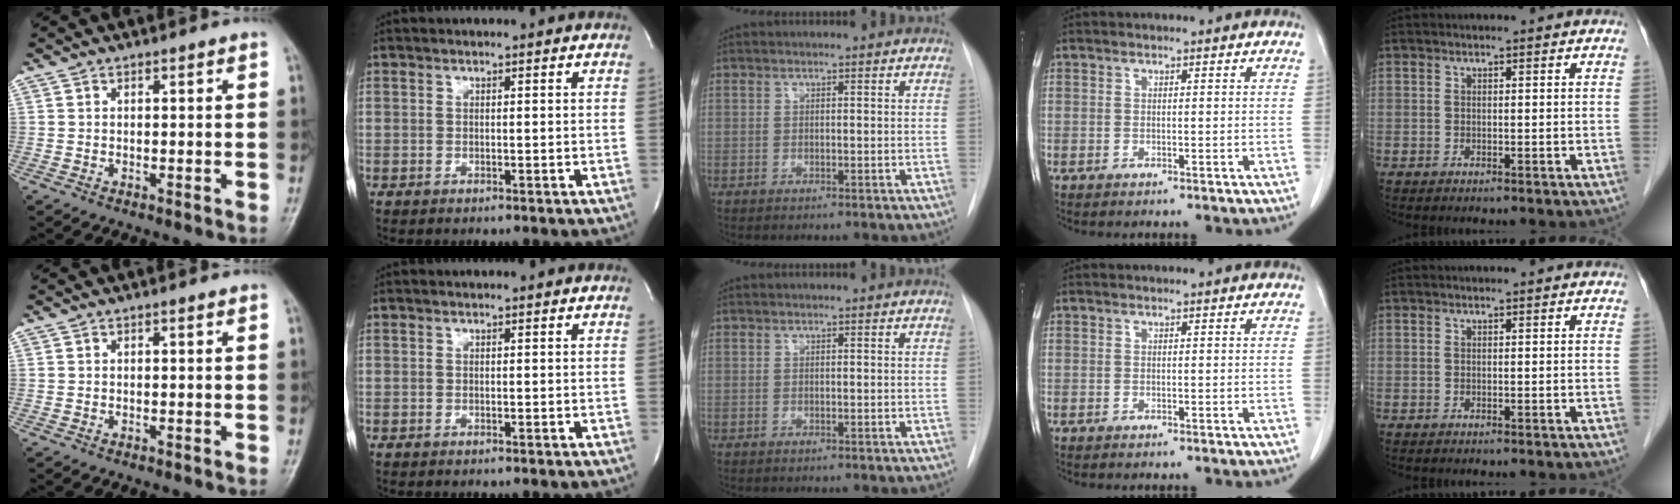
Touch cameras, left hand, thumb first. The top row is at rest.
{}